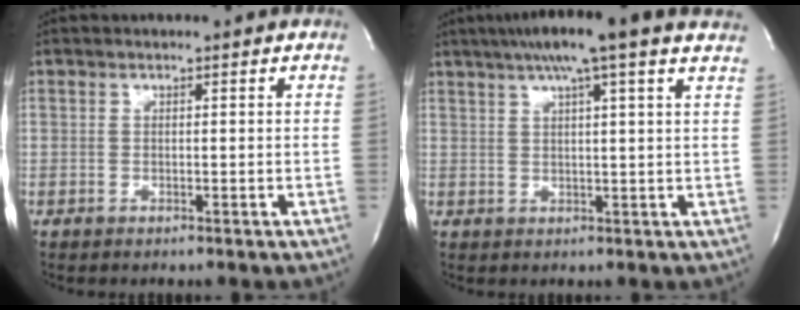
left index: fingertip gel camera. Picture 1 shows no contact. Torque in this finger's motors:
{"motor_torque": [-0.13, -0.15, 0.45, 0.06]}